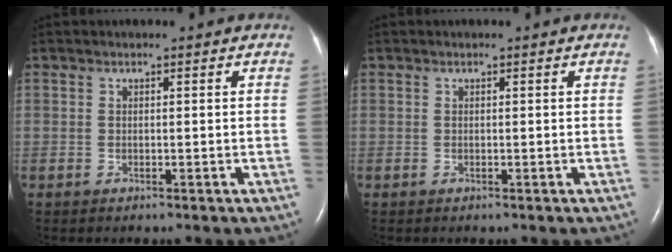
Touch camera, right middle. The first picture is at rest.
{"total": 0.0}